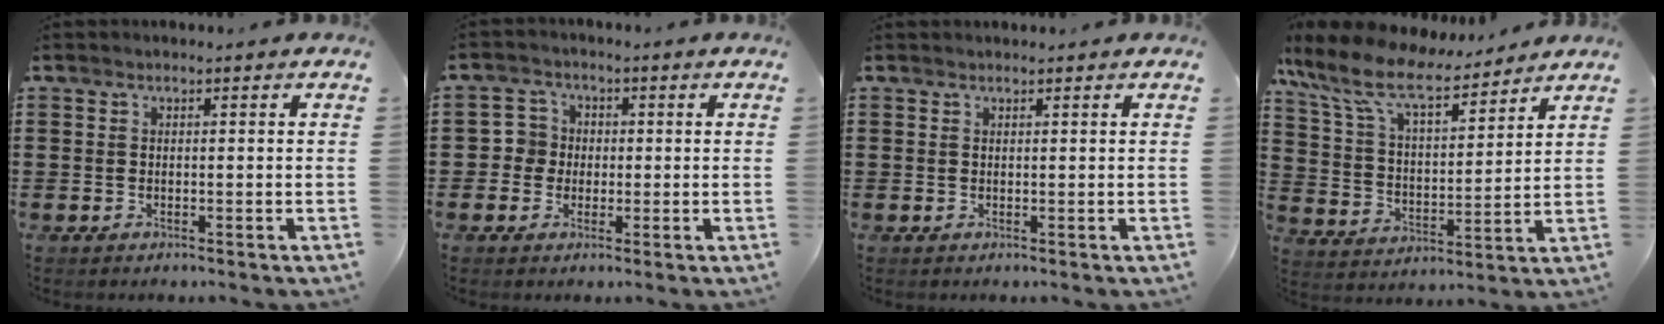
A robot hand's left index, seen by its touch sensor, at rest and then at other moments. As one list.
[{"total": 3.6, "force": [-0.6, 3.5, 0.5], "torque": [-0.027, 0.009, -0.015]}, {"total": 0.5, "force": [0.5, 0.1, 0.1], "torque": [-0.003, 0.000, 0.011]}, {"total": 10.2, "force": [8.3, 2.8, 5.2], "torque": [-0.135, -0.038, 0.143]}]